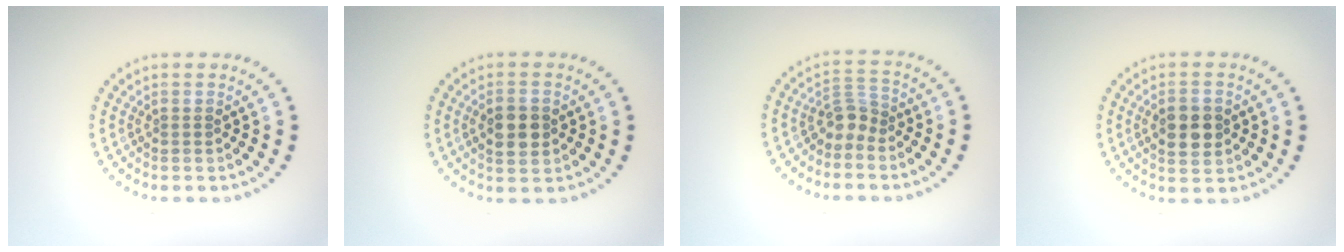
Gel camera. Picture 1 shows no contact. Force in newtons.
{"total": 3.4, "press": 3.4, "slide": 0.1}
{"total": 2.2, "press": 1.7, "slide": 1.4}
{"total": 3.6, "press": 3.6, "slide": 0.1}